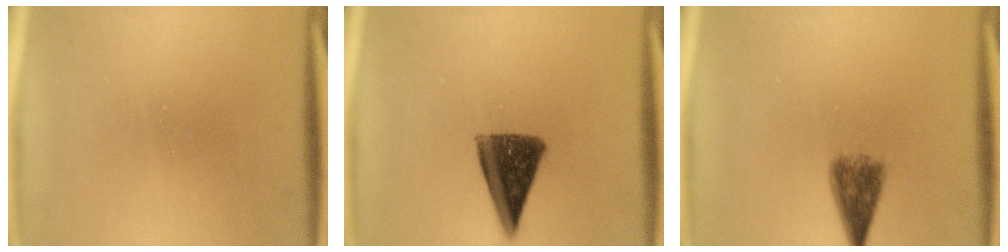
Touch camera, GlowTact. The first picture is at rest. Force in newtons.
{"total": 10.4}
{"total": 4.8}